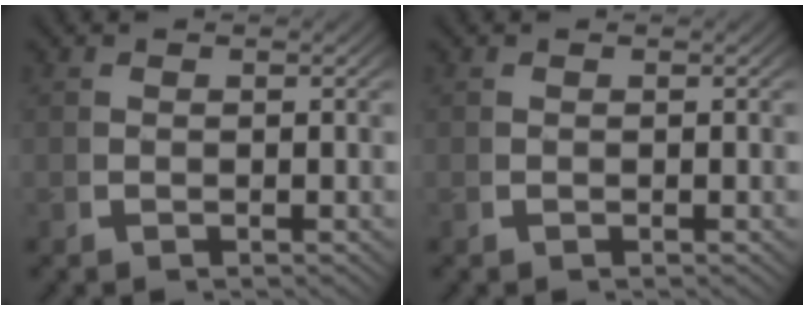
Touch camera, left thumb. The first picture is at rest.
{"total": 0.0}